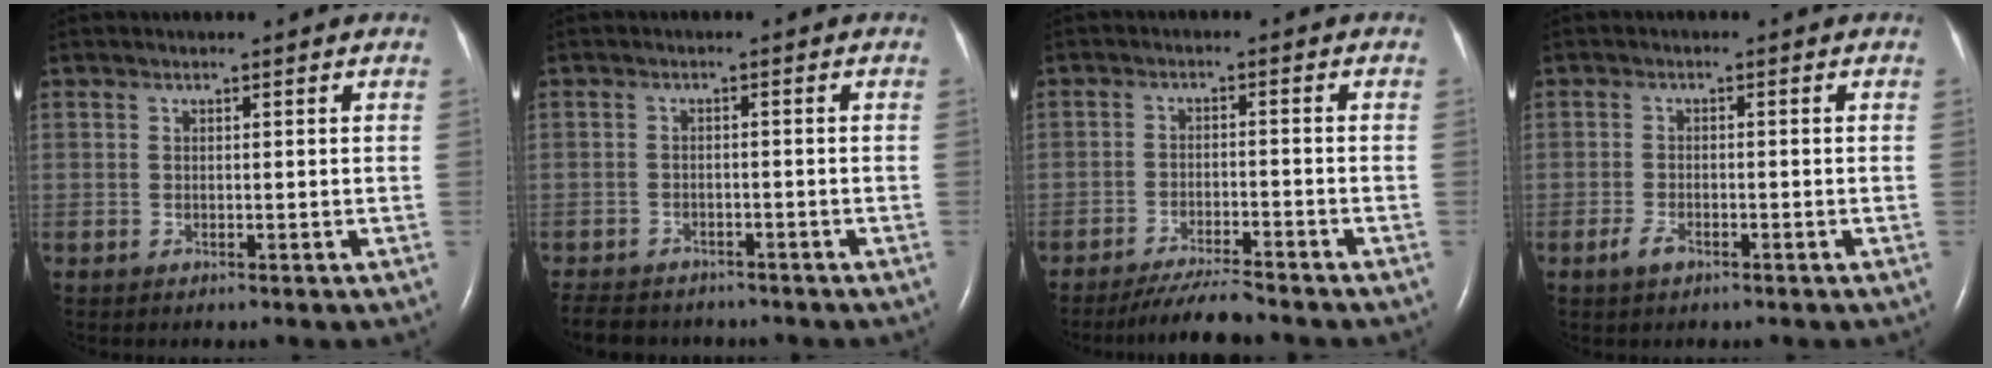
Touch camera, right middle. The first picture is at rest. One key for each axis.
{"total": 8.7, "fx": -7.5, "fy": 3.4, "fz": 2.7, "tx": -0.049, "ty": -0.004, "tz": -0.105}
{"total": 5.9, "fx": -5.5, "fy": -0.2, "fz": 2.1, "tx": -0.039, "ty": -0.019, "tz": -0.097}
{"total": 2.1, "fx": -1.4, "fy": 0.8, "fz": 1.4, "tx": -0.035, "ty": -0.002, "tz": -0.026}